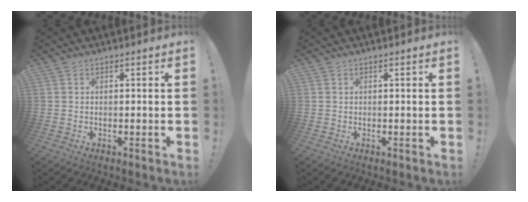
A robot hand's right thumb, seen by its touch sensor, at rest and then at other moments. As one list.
[{"total": 0.0}]